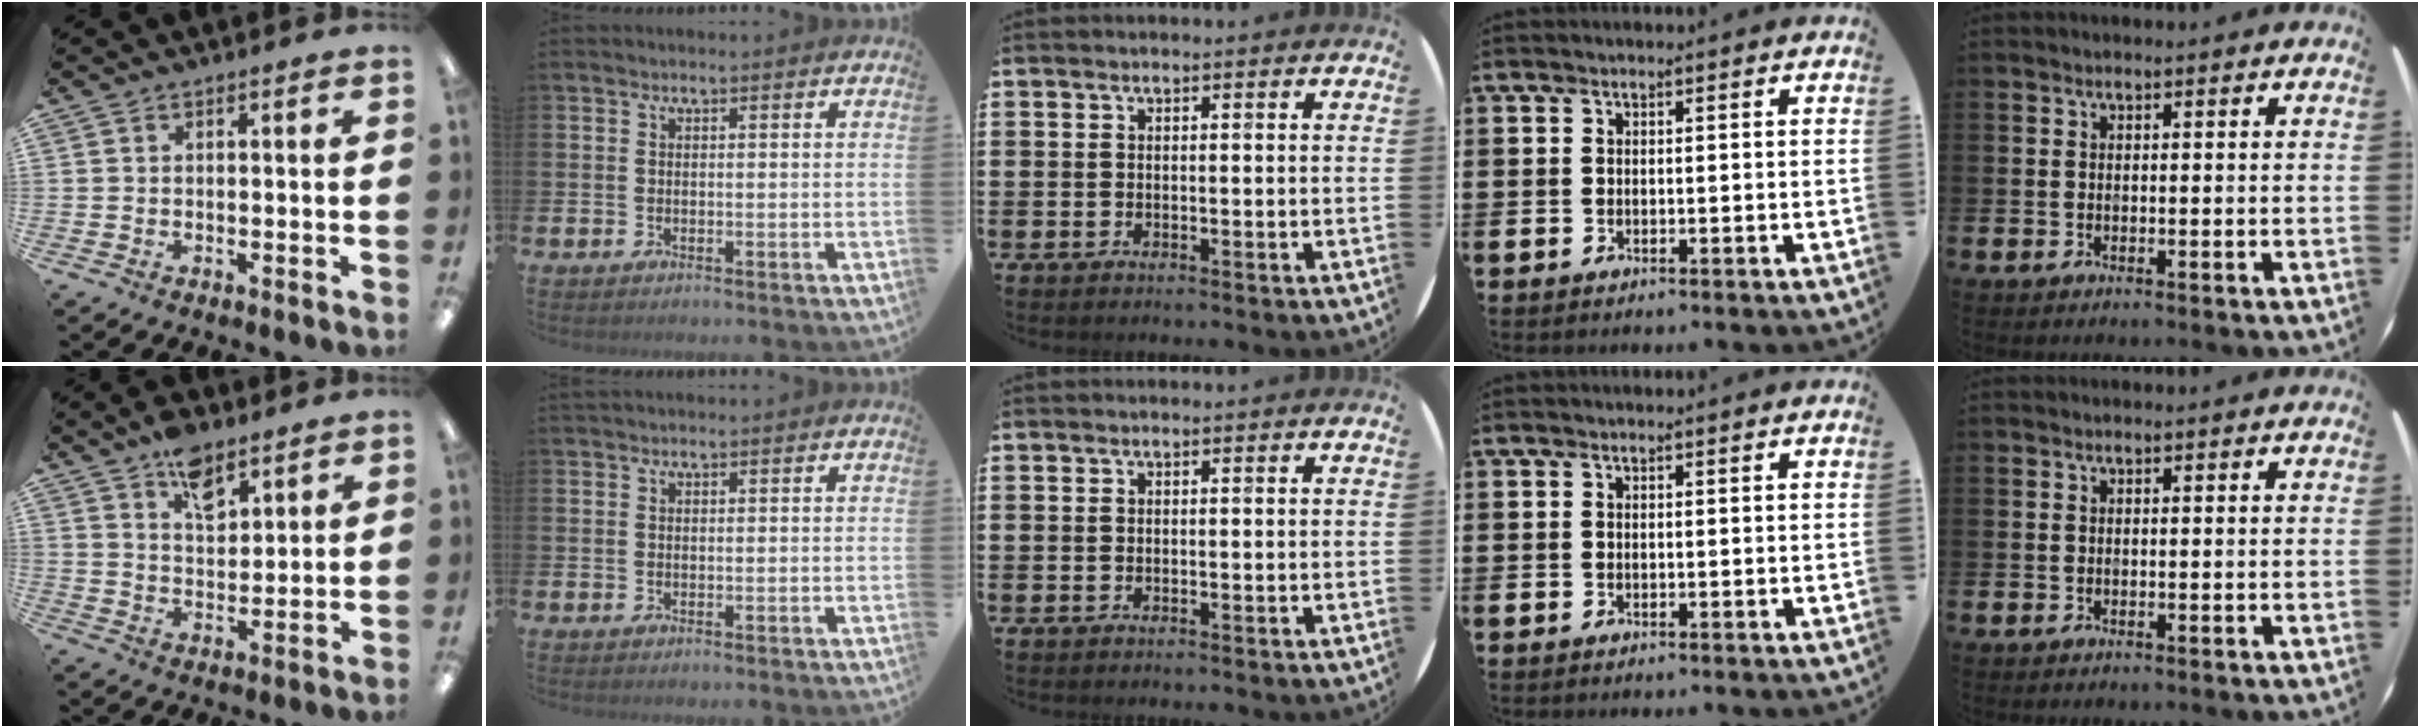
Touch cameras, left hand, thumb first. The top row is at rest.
{"thumb": {"total": 8.2, "force": [5.6, 4.3, 4.1], "torque": [-0.057, -0.029, 0.098]}, "index": {"total": 0.6, "force": [0.6, 0.0, 0.1], "torque": [0.002, 0.000, 0.010]}}